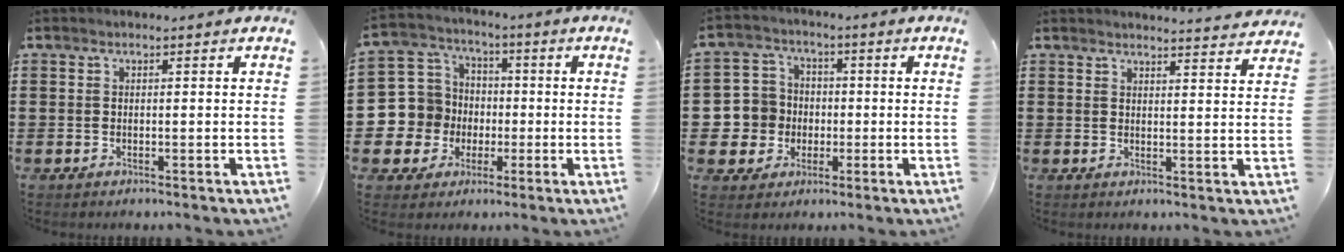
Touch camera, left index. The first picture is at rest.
{"total": 8.4, "force": [-1.1, 8.3, 0.7], "torque": [-0.074, 0.005, -0.022]}
{"total": 6.6, "force": [-0.6, 6.5, 0.3], "torque": [-0.050, 0.009, -0.011]}
{"total": 3.1, "force": [3.0, -0.5, 0.2], "torque": [-0.005, -0.022, 0.055]}